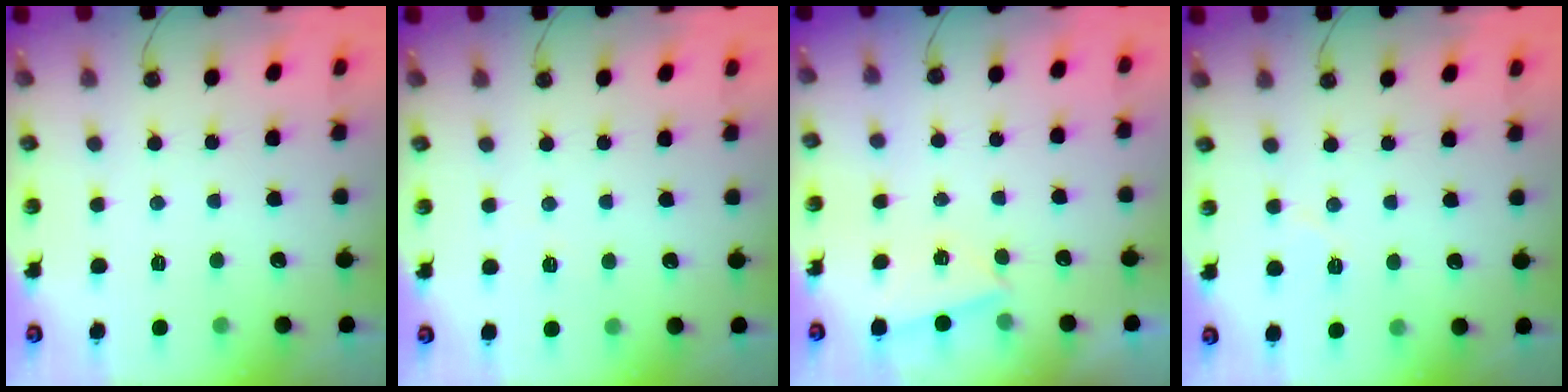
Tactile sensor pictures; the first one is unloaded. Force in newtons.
{"total": 2.7, "press": 2.6, "slide": 0.7}
{"total": 2.8, "press": 1.5, "slide": 2.3}
{"total": 4.9, "press": 4.3, "slide": 2.3}